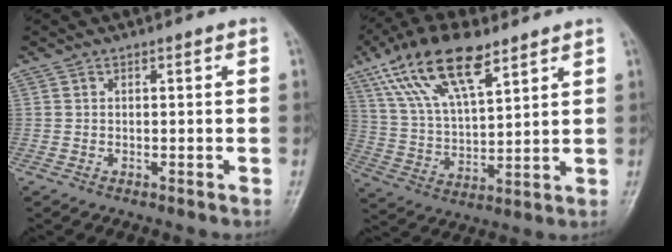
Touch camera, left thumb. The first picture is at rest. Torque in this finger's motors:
{"motor_torque": [1.00, 0.04, 1.50, -1.28, 0.43]}